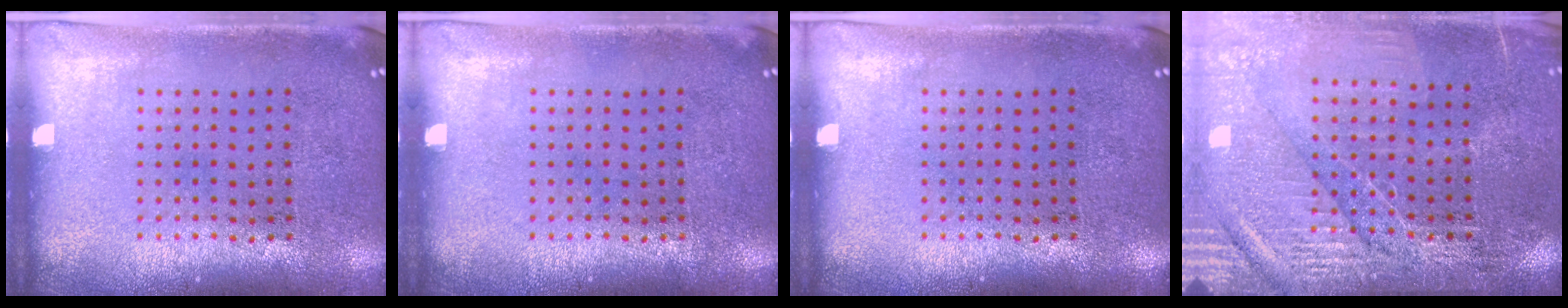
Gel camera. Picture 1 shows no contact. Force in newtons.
{"total": 0.0}
{"total": 0.0}
{"total": 3.1, "press": 3.0, "slide": 0.6}